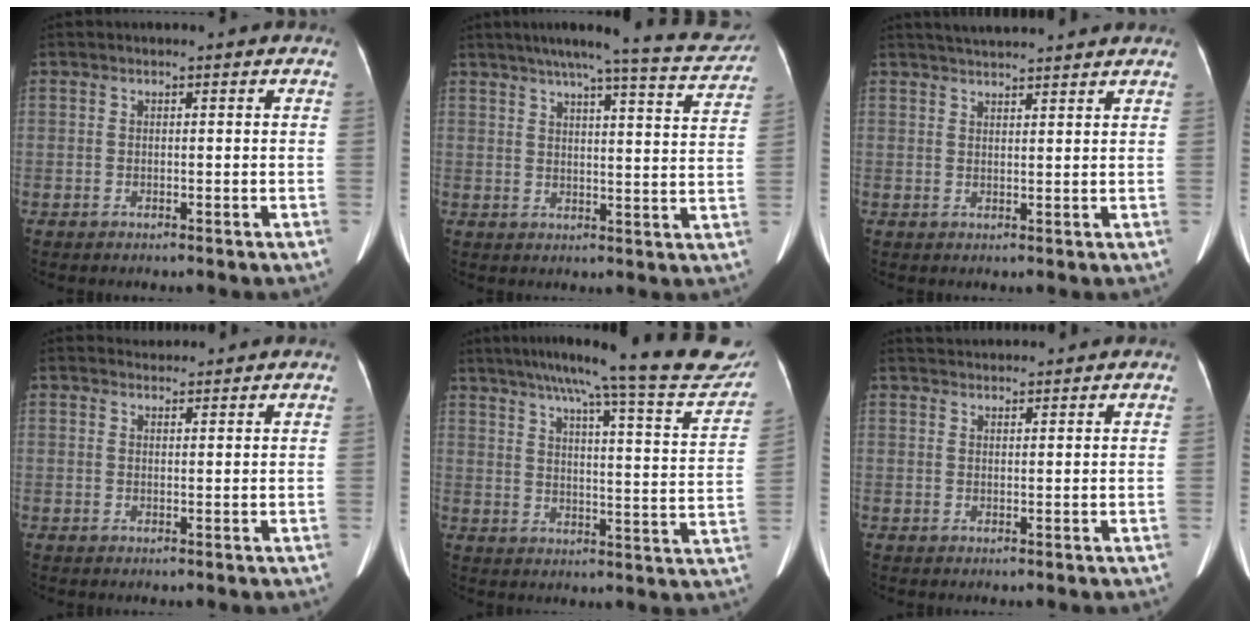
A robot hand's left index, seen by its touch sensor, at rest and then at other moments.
{"total": 16.3, "force": [14.1, 1.5, 7.9], "torque": [-0.108, 0.001, 0.167]}
{"total": 8.3, "force": [7.7, 0.3, 3.2], "torque": [-0.051, 0.035, 0.103]}
{"total": 1.8, "force": [1.8, 0.3, -0.3], "torque": [-0.007, 0.009, 0.032]}
{"total": 23.7, "force": [20.6, 1.5, 11.6], "torque": [-0.162, -0.039, 0.254]}
{"total": 4.5, "force": [4.4, 0.5, 0.7], "torque": [-0.013, 0.038, 0.068]}